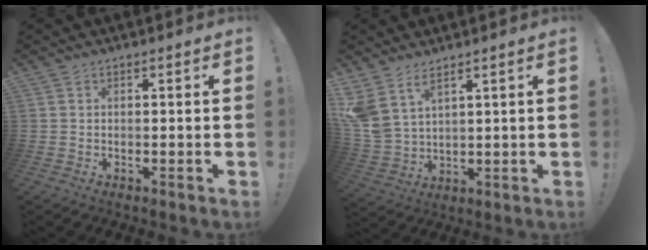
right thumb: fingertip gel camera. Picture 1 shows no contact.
{"total": 7.6, "force": [5.3, 3.4, 4.2], "torque": [-0.100, -0.035, 0.105]}